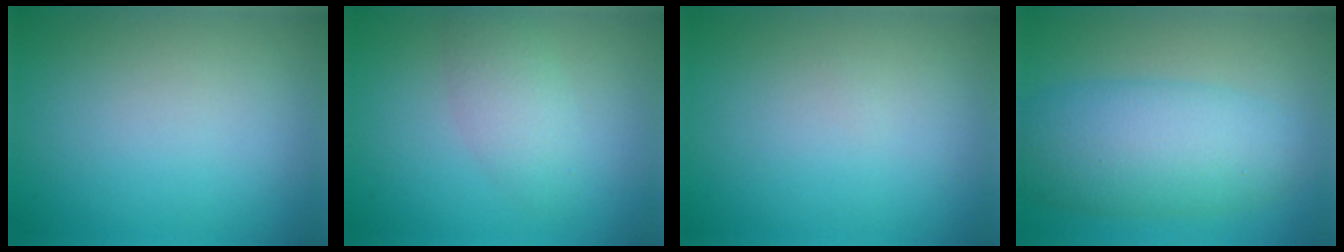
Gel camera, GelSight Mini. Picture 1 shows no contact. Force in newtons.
{"total": 2.8, "press": 2.8, "slide": 0.1}
{"total": 0.0}
{"total": 7.2, "press": 7.2, "slide": 0.2}